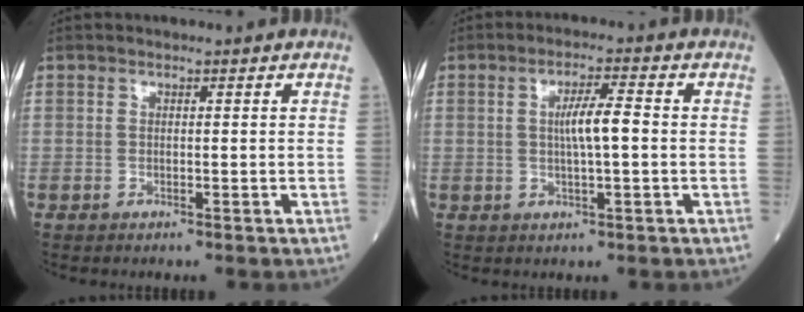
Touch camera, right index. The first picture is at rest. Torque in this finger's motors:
{"motor_torque": [0.52, 0.04, 0.30, 0.10]}